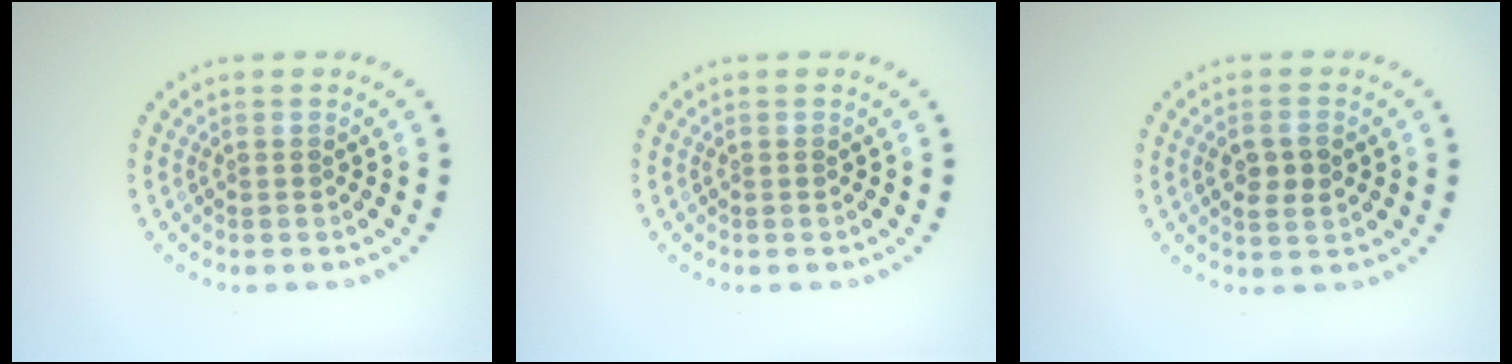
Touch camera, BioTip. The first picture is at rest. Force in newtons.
{"total": 0.0}
{"total": 2.4, "press": 2.4, "slide": 0.4}